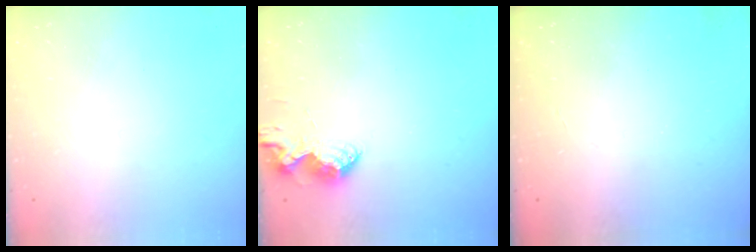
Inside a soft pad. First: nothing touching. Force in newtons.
{"total": 10.2, "press": 10.1, "slide": 0.9}
{"total": 2.1, "press": 2.1, "slide": 0.4}